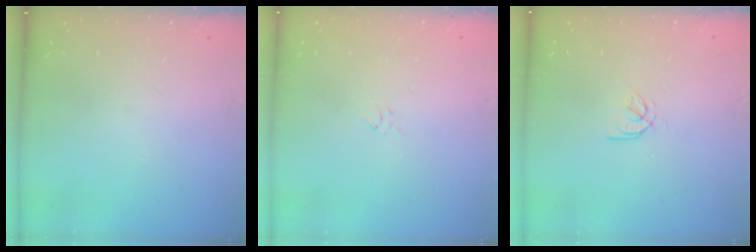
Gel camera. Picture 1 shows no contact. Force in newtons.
{"total": 2.3, "press": 2.2, "slide": 0.6}
{"total": 2.1, "press": 2.0, "slide": 0.5}